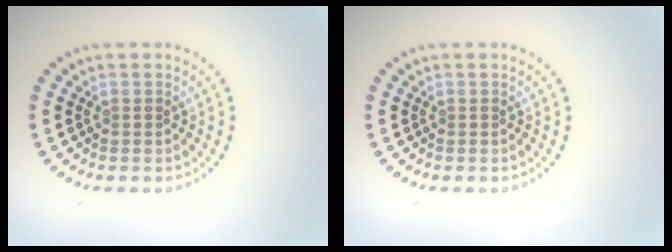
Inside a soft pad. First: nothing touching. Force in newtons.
{"total": 0.0}